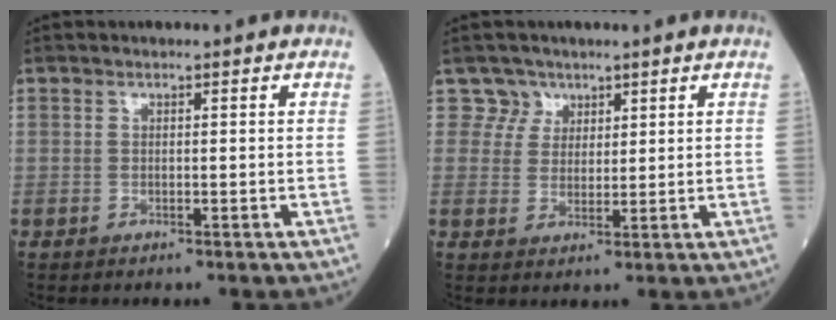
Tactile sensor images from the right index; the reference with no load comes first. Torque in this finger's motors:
{"motor_torque": [-0.31, -0.04, -0.07, -0.03]}